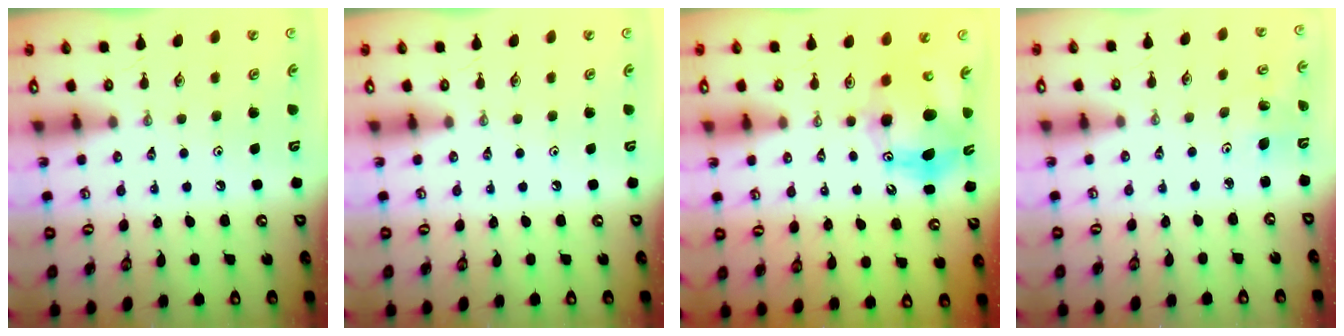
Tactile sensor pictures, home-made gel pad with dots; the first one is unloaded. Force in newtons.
{"total": 0.0}
{"total": 12.3, "press": 12.0, "slide": 2.7}
{"total": 2.0, "press": 2.0, "slide": 0.1}